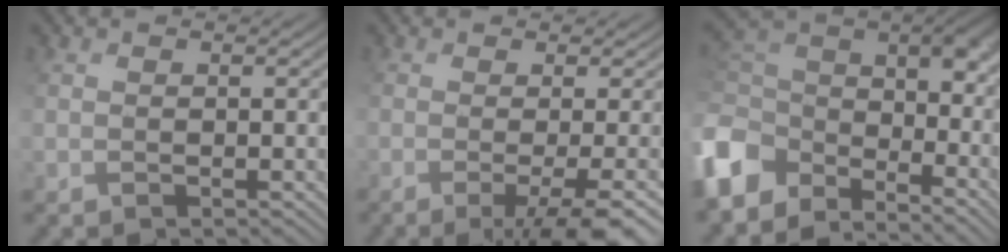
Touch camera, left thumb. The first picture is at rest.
{"total": 7.8, "force": [-2.2, 1.8, 7.2], "torque": [-0.097, -0.008, -0.030]}
{"total": 12.3, "force": [-5.2, 8.2, 7.5], "torque": [-0.196, -0.012, -0.098]}